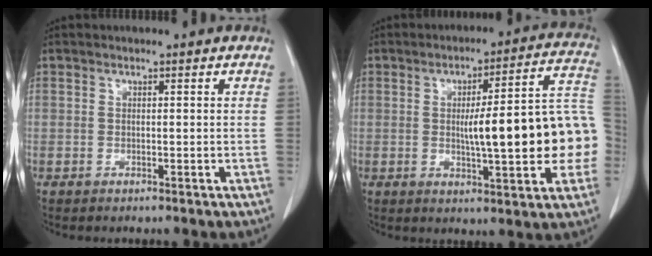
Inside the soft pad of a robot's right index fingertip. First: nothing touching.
{"total": 17.0, "force": [-1.3, 2.6, 16.8], "torque": [-0.188, 0.035, -0.012]}